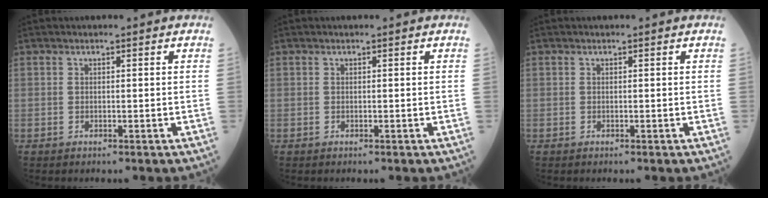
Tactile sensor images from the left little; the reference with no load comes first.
{"total": 0.0}
{"total": 0.0}